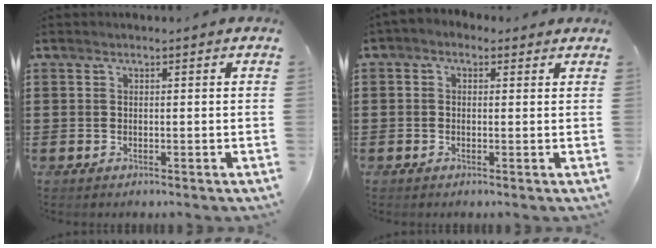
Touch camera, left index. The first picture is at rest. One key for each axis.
{"total": 1.5, "fx": 0.0, "fy": 1.4, "fz": 0.6, "tx": -0.015, "ty": 0.009, "tz": -0.002}